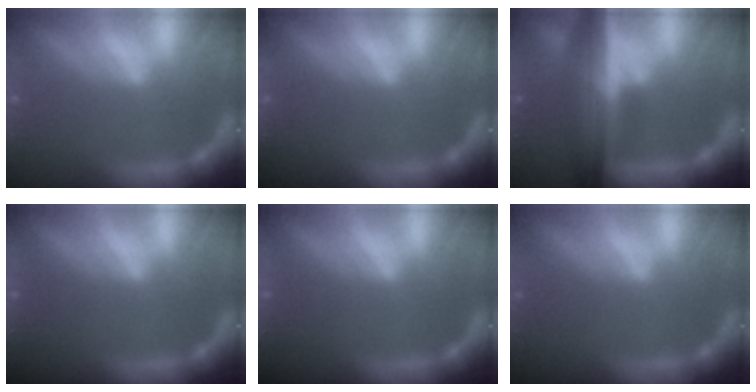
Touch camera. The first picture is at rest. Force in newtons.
{"total": 1.4}
{"total": 10.1}
{"total": 5.0}
{"total": 5.0}
{"total": 0.0}